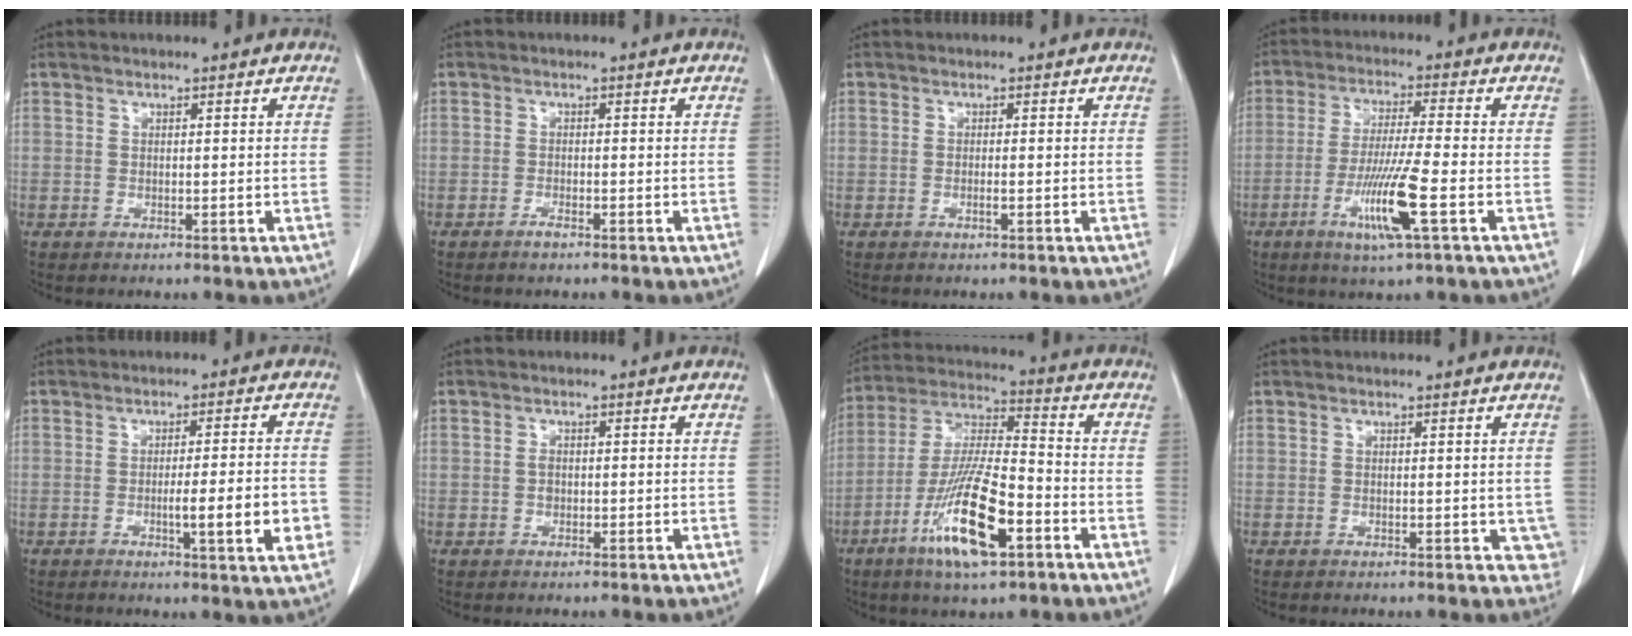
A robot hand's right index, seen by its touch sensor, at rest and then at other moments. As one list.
[{"total": 1.2, "force": [-1.0, 0.2, 0.7], "torque": [-0.016, -0.001, -0.016]}, {"total": 0.8, "force": [-0.3, -0.1, 0.7], "torque": [-0.012, 0.002, -0.003]}, {"total": 9.9, "force": [-3.7, -0.6, 9.2], "torque": [-0.176, -0.017, -0.070]}, {"total": 8.0, "force": [-2.1, 0.1, 7.7], "torque": [-0.103, -0.006, -0.027]}, {"total": 1.1, "force": [-0.2, 0.8, 0.8], "torque": [-0.011, 0.005, -0.001]}, {"total": 15.5, "force": [-7.0, 2.9, 13.5], "torque": [-0.272, -0.017, -0.126]}, {"total": 2.2, "force": [-0.1, 1.5, 1.6], "torque": [0.001, 0.004, 0.000]}]